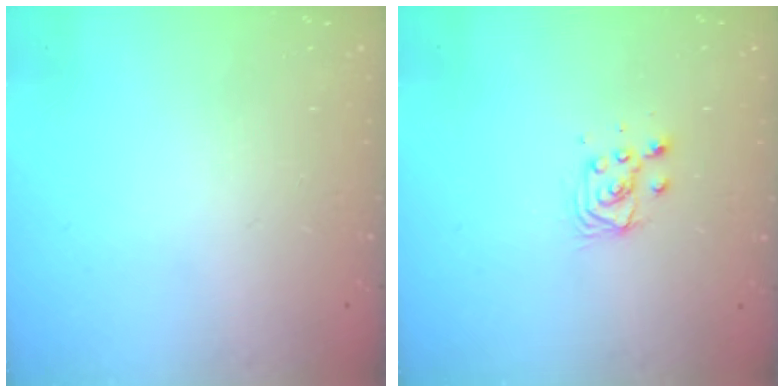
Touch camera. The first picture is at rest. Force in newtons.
{"total": 3.7, "press": 3.7, "slide": 0.3}